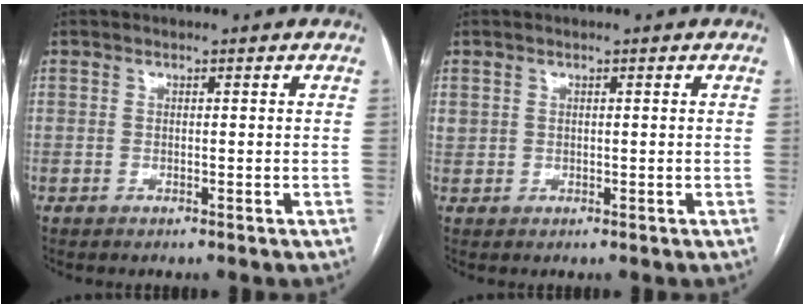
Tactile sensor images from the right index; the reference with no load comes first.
{"total": 1.1, "force": [0.4, 0.9, 0.5], "torque": [-0.014, 0.015, 0.014]}